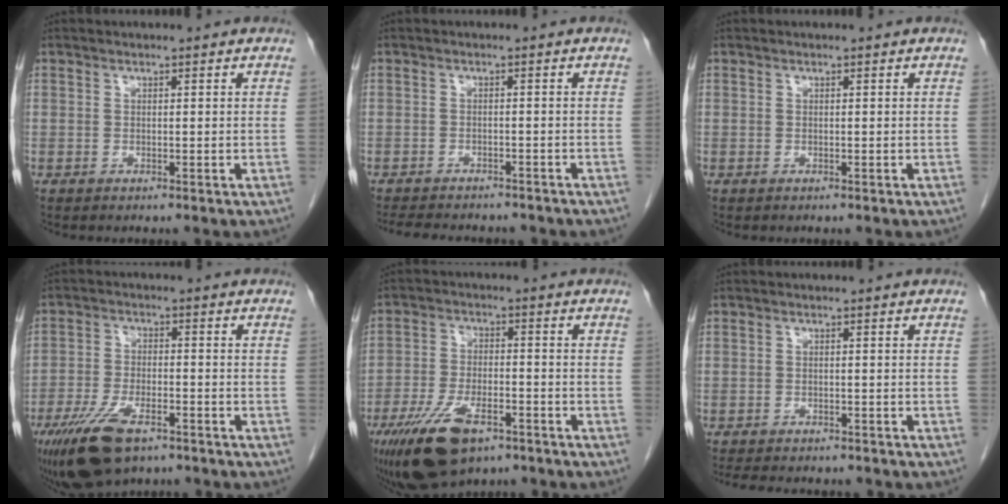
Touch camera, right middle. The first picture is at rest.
{"total": 12.3, "force": [-10.7, 3.7, 4.9], "torque": [-0.085, -0.002, -0.133]}
{"total": 0.0}
{"total": 10.5, "force": [-6.9, 4.0, 6.9], "torque": [-0.136, -0.013, -0.119]}
{"total": 11.8, "force": [-7.4, 4.7, 8.0], "torque": [-0.155, -0.009, -0.126]}
{"total": 10.8, "force": [-9.3, 3.2, 4.5], "torque": [-0.070, -0.002, -0.116]}